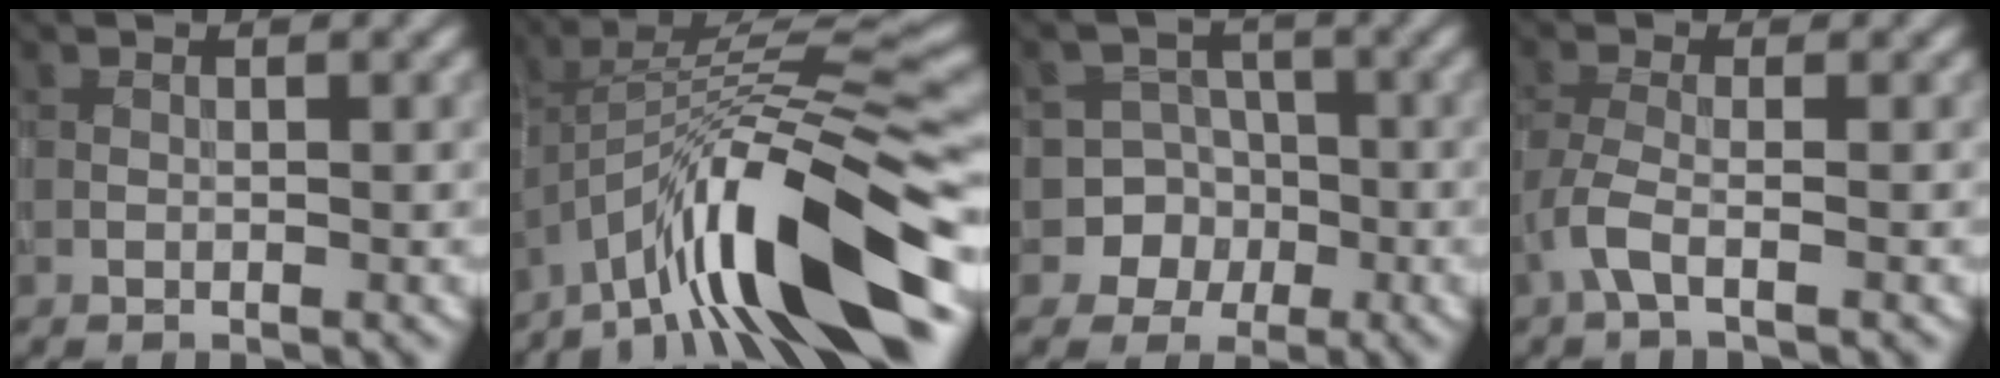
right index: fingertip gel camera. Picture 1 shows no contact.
{"total": 13.6, "force": [-6.3, 3.0, 11.6], "torque": [-0.190, 0.021, -0.099]}
{"total": 6.9, "force": [-2.6, 6.4, 0.2], "torque": [0.016, 0.002, -0.063]}
{"total": 2.4, "force": [-1.4, 0.5, 1.9], "torque": [-0.041, -0.001, -0.038]}